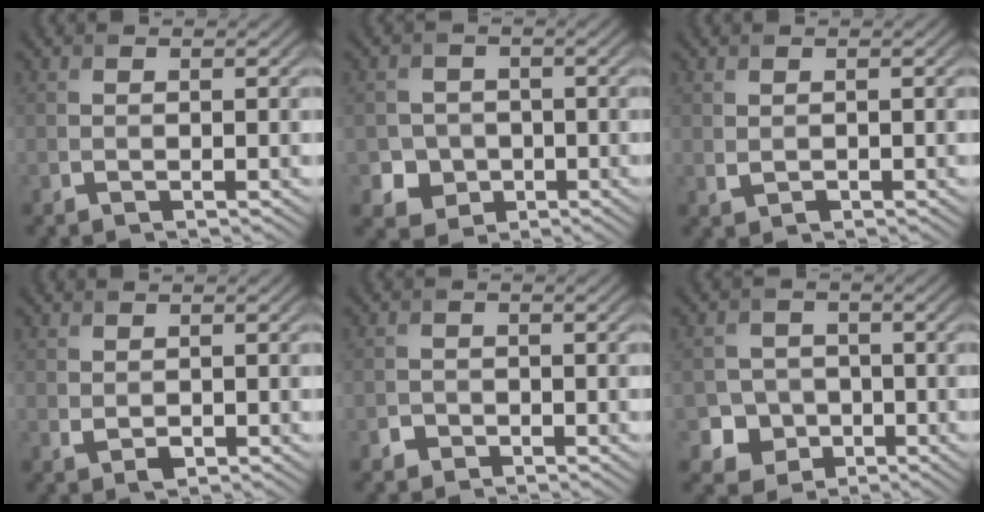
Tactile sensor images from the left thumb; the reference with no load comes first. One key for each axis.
{"total": 4.2, "fx": -1.1, "fy": 3.9, "fz": 1.1, "tx": -0.020, "ty": -0.007, "tz": -0.035}
{"total": 0.8, "fx": 0.1, "fy": 0.6, "fz": 0.4, "tx": -0.014, "ty": -0.005, "tz": 0.008}
{"total": 1.1, "fx": 0.0, "fy": 0.8, "fz": 0.8, "tx": -0.020, "ty": -0.006, "tz": 0.005}
{"total": 1.3, "fx": -0.8, "fy": 1.0, "fz": 0.2, "tx": 0.000, "ty": 0.000, "tz": -0.018}
{"total": 5.0, "fx": -1.7, "fy": 4.5, "fz": 1.4, "tx": -0.021, "ty": -0.005, "tz": -0.052}